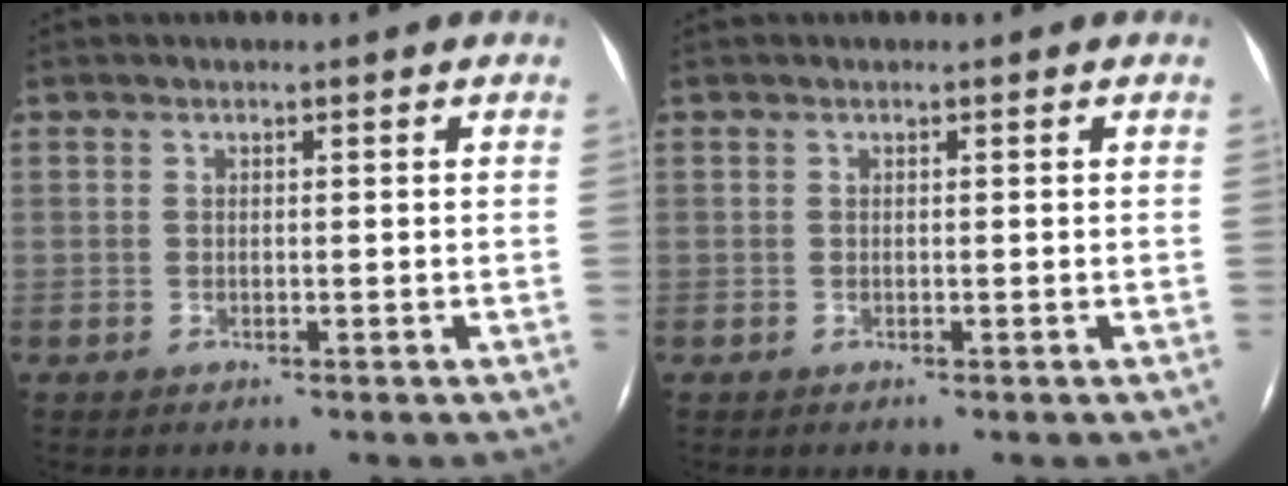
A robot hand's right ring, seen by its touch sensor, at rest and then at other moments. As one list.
[{"total": 0.0}]